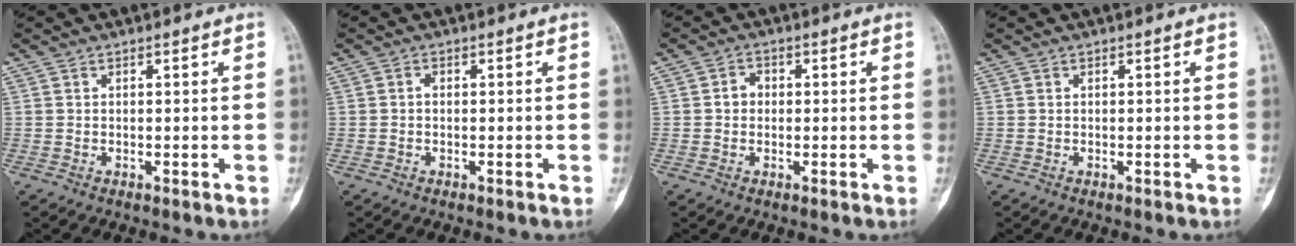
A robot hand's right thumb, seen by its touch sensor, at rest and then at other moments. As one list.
[{"total": 0.7, "force": [-0.1, 0.4, 0.5], "torque": [-0.006, 0.001, -0.006]}, {"total": 2.9, "force": [0.0, 2.6, 1.3], "torque": [-0.004, 0.009, -0.007]}, {"total": 0.0}]